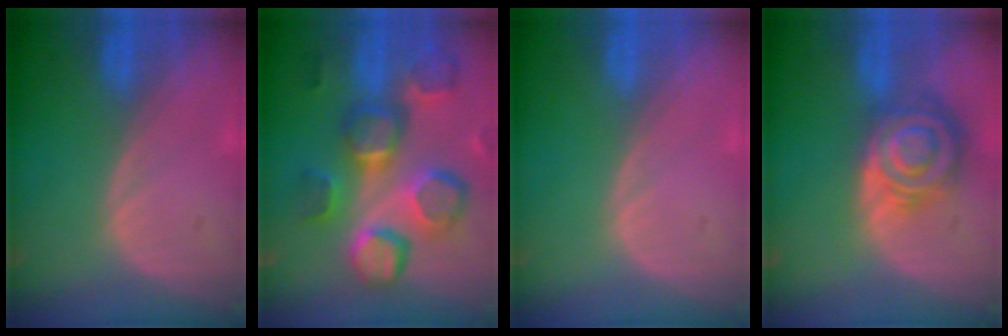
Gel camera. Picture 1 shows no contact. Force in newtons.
{"total": 12.8, "press": 11.2, "slide": 6.2}
{"total": 0.0}
{"total": 8.6, "press": 7.5, "slide": 4.3}